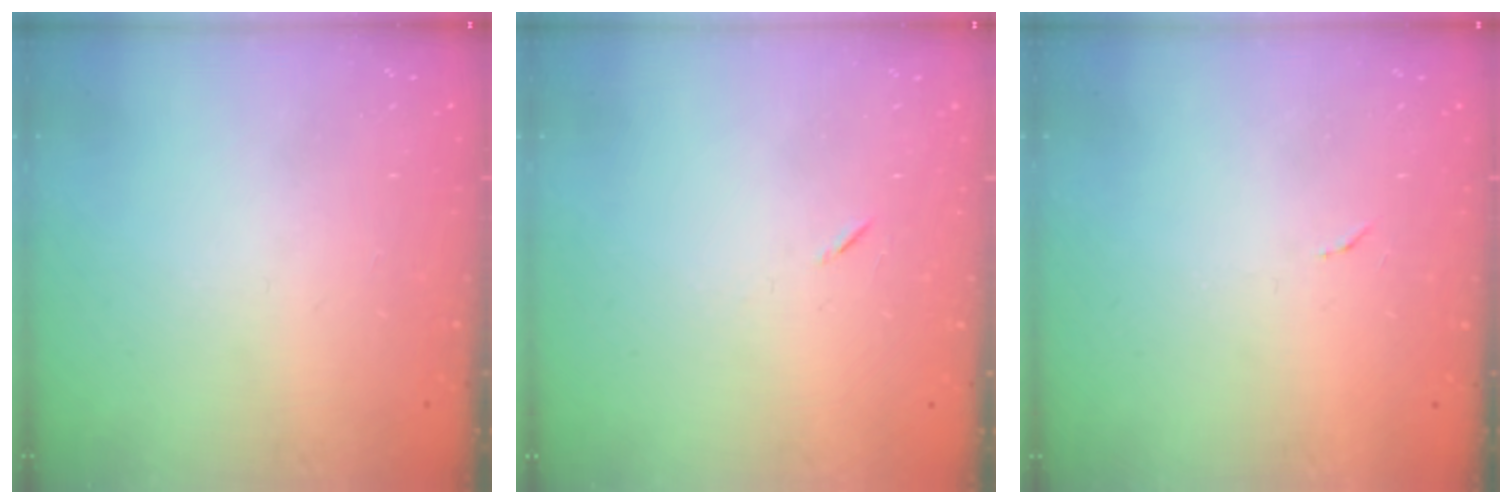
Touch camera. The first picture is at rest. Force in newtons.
{"total": 4.9, "press": 4.5, "slide": 1.9}
{"total": 4.0, "press": 4.0, "slide": 0.3}